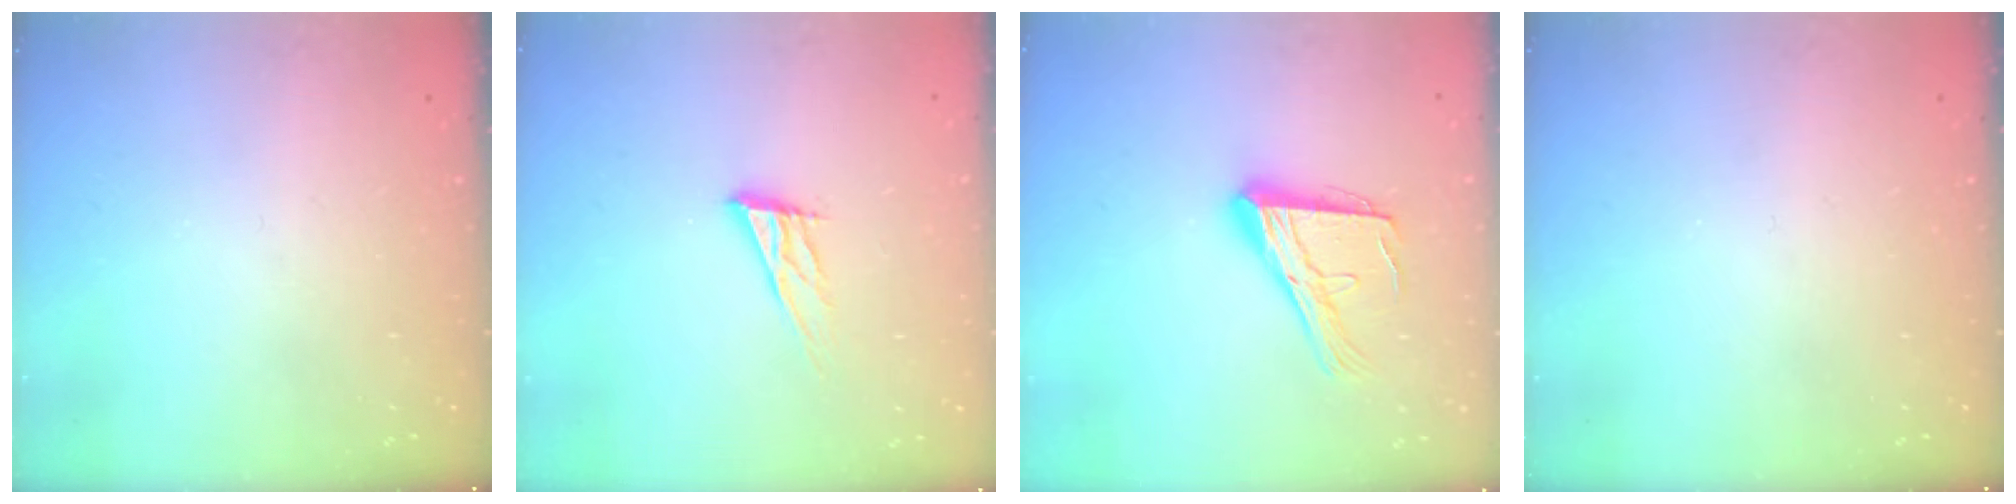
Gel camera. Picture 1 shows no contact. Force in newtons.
{"total": 11.0, "press": 10.7, "slide": 2.6}
{"total": 16.9, "press": 16.8, "slide": 1.8}
{"total": 0.0}